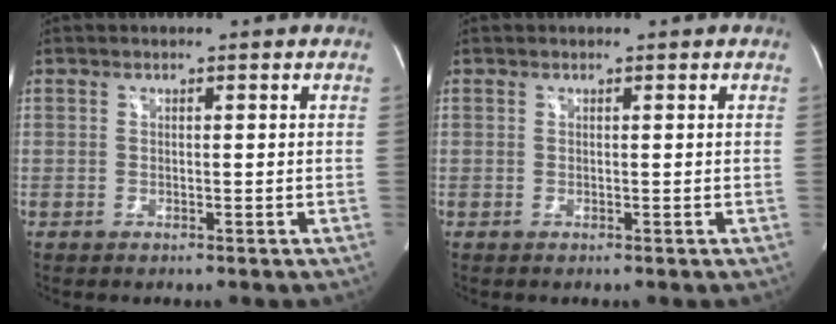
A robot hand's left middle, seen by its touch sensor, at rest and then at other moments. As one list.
[{"total": 0.0}]